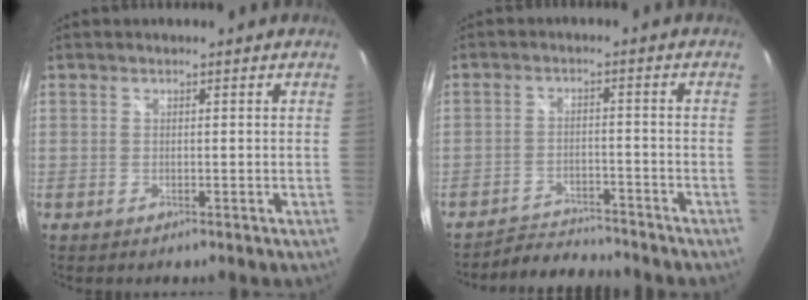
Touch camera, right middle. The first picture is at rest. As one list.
[{"total": 6.8, "force": [-6.7, 1.2, 0.4], "torque": [-0.030, 0.004, -0.109]}]